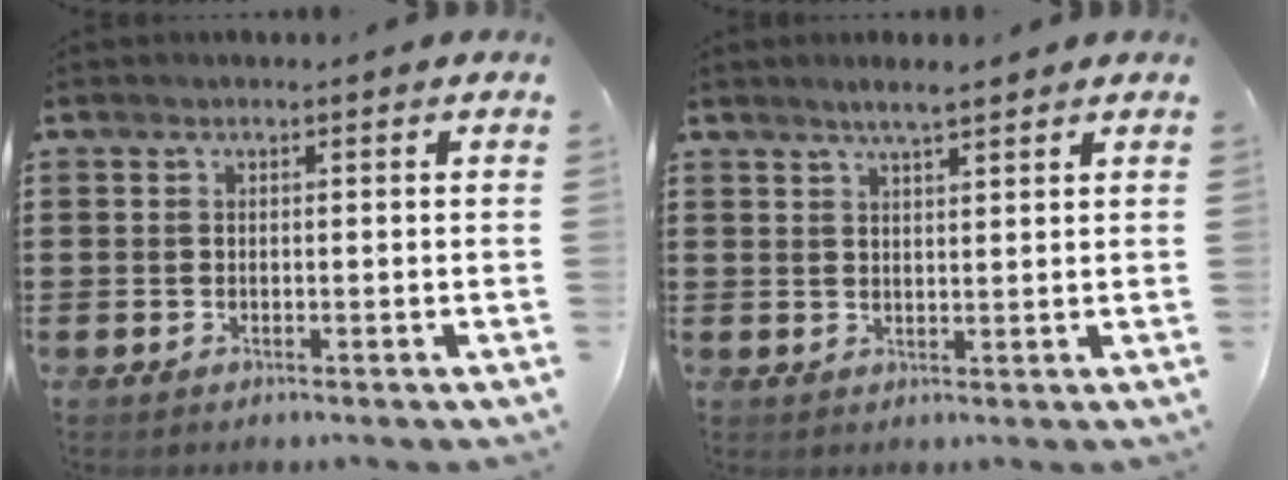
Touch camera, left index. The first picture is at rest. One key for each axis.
{"total": 2.9, "fx": 2.4, "fy": 0.3, "fz": 1.6, "tx": -0.035, "ty": 0.003, "tz": 0.042}